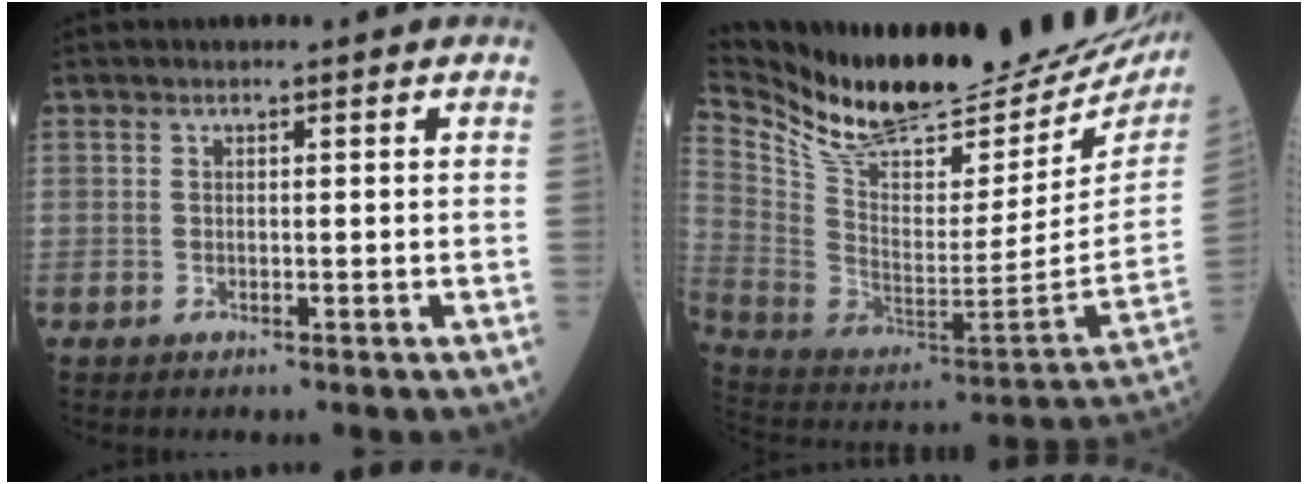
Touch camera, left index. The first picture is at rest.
{"total": 31.8, "force": [27.0, 8.4, 14.6], "torque": [-0.275, -0.066, 0.396]}